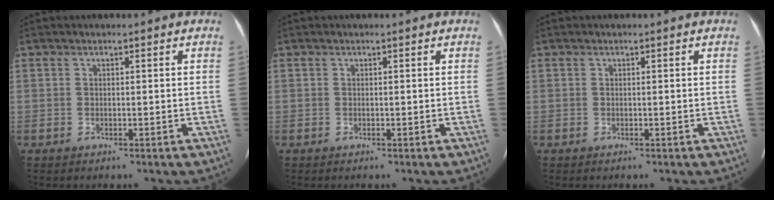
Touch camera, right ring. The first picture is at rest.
{"total": 0.0}
{"total": 0.0}